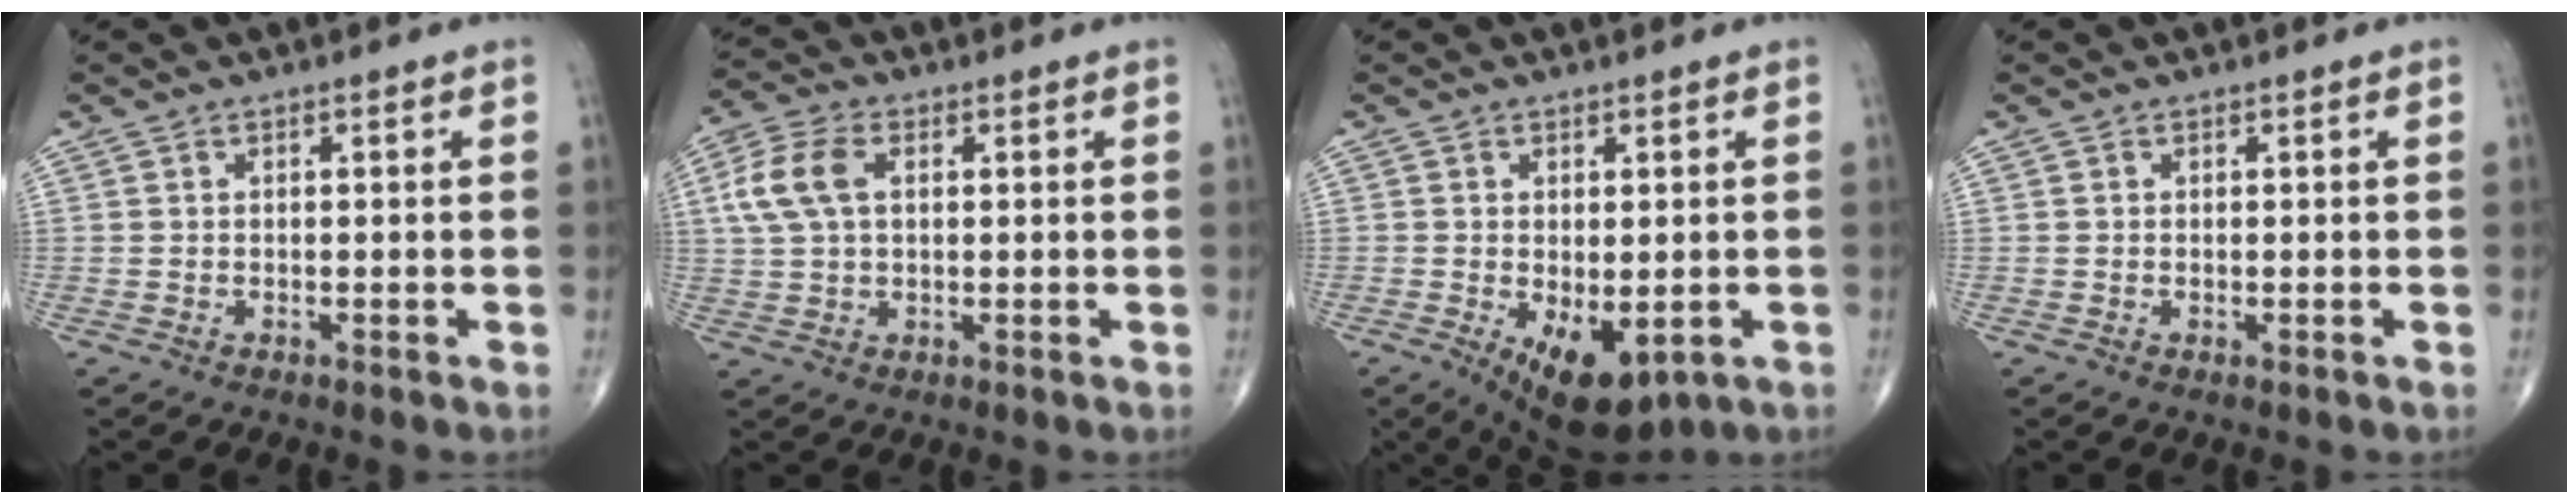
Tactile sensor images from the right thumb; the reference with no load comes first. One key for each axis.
{"total": 8.4, "fx": 1.9, "fy": 5.1, "fz": 6.4, "tx": -0.146, "ty": 0.015, "tz": 0.036}
{"total": 9.7, "fx": -3.2, "fy": 4.8, "fz": 7.7, "tx": -0.103, "ty": -0.011, "tz": -0.034}
{"total": 0.0}